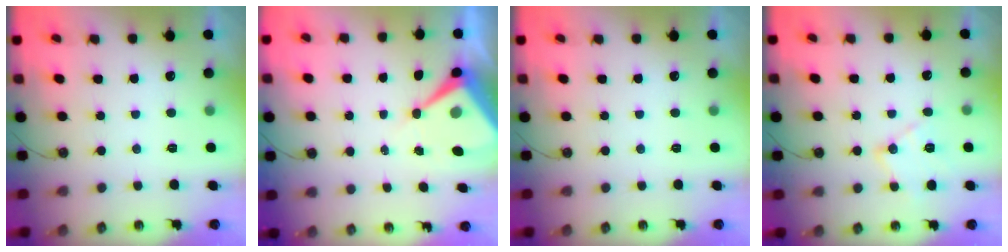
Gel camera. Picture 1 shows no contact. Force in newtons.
{"total": 9.0, "press": 8.9, "slide": 0.8}
{"total": 0.0}
{"total": 12.6, "press": 12.6, "slide": 0.7}